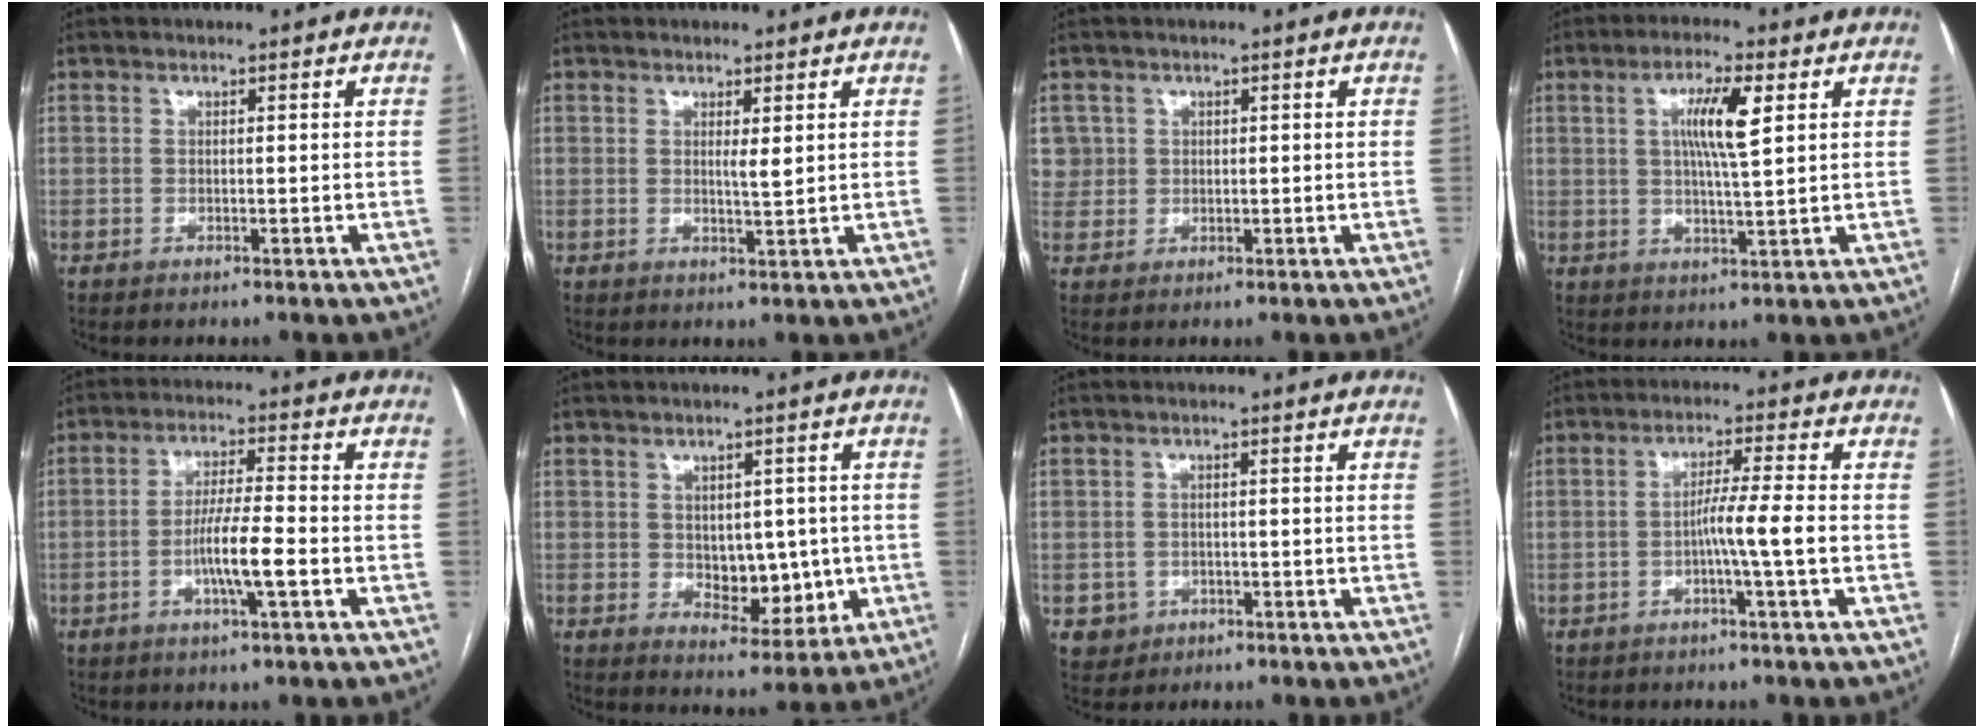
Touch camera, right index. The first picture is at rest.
{"total": 1.7, "force": [0.7, 0.1, 1.6], "torque": [-0.031, -0.007, 0.013]}
{"total": 3.2, "force": [1.0, 3.0, -0.2], "torque": [0.022, 0.009, 0.018]}
{"total": 6.9, "force": [2.1, 0.5, 6.6], "torque": [-0.123, 0.002, 0.037]}
{"total": 6.9, "force": [-2.3, 0.2, 6.5], "torque": [-0.123, -0.001, -0.043]}
{"total": 7.3, "force": [-0.3, 4.6, 5.7], "torque": [-0.065, 0.002, 0.010]}
{"total": 3.2, "force": [-1.2, 3.0, 0.2], "torque": [0.004, 0.010, -0.012]}
{"total": 5.1, "force": [-1.4, -1.0, 4.9], "torque": [-0.081, 0.004, -0.026]}